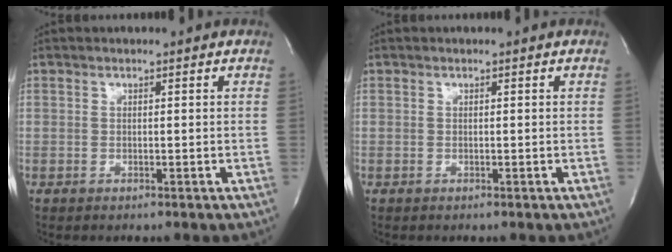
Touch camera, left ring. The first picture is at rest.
{"total": 0.0}